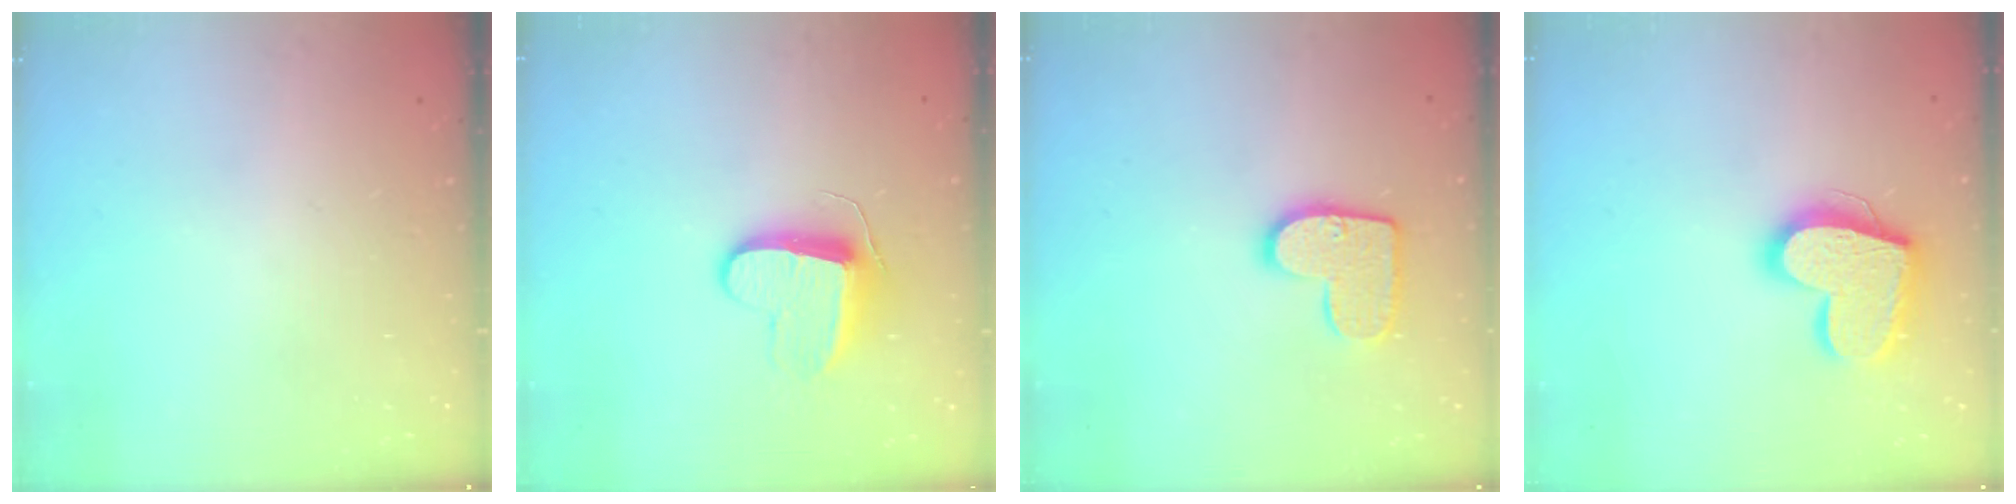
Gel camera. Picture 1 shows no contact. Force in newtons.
{"total": 9.8, "press": 9.8, "slide": 0.2}
{"total": 12.5, "press": 12.5, "slide": 0.7}
{"total": 17.7, "press": 17.7, "slide": 1.5}